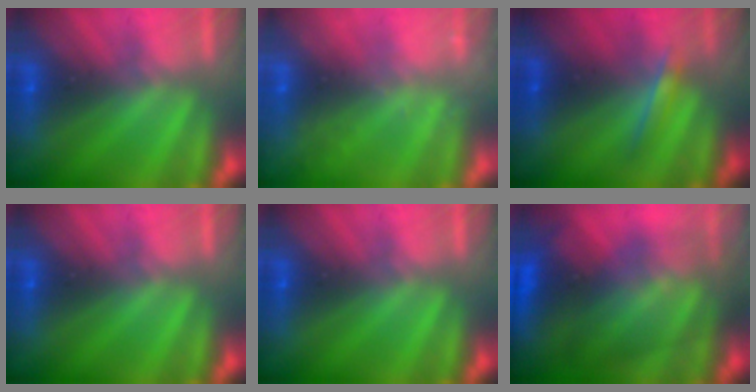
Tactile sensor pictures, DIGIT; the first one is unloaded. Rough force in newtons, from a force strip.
{"total": 2.3}
{"total": 1.6}
{"total": 0.0}
{"total": 0.0}
{"total": 7.4}